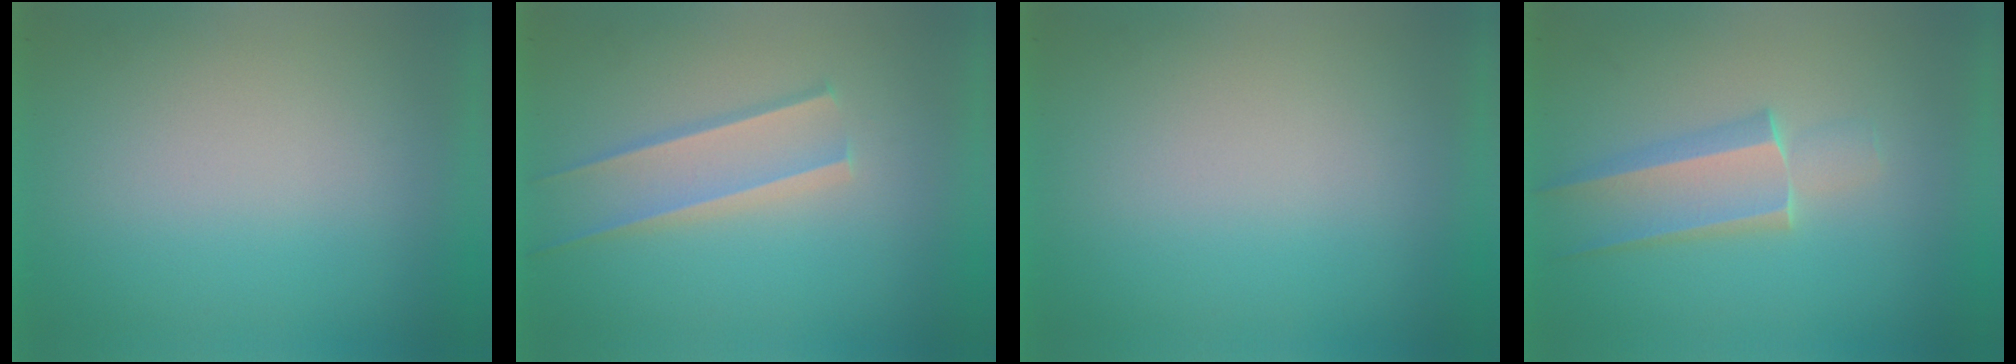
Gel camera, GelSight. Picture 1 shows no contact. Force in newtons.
{"total": 1.6}
{"total": 0.0}
{"total": 2.2}